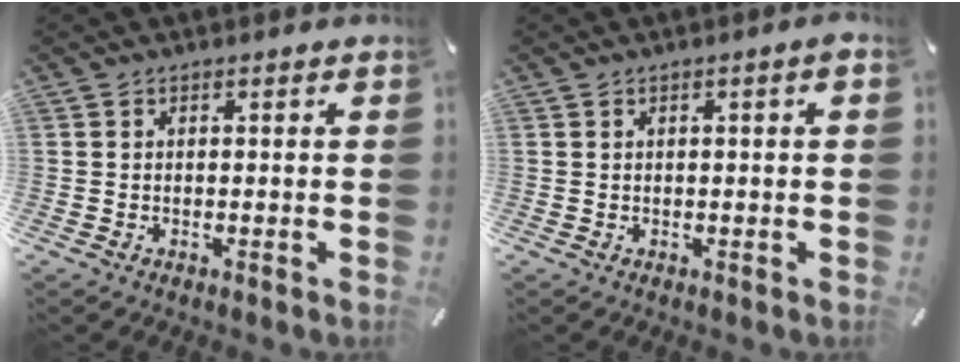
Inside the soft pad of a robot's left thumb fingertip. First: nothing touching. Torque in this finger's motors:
{"motor_torque": [0.00, -0.25, -0.05, 0.01, 0.00]}